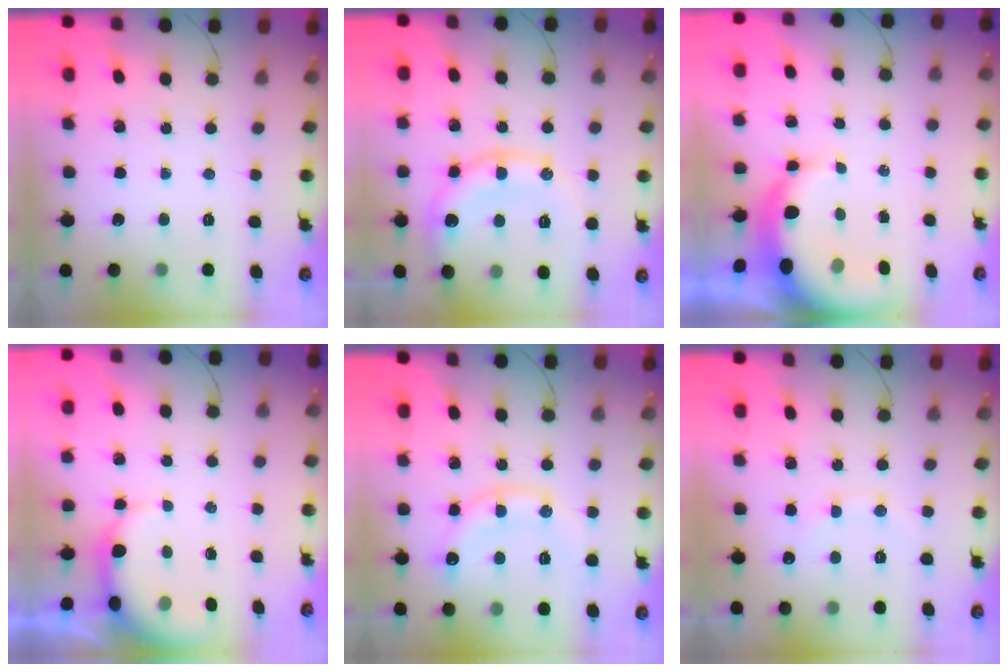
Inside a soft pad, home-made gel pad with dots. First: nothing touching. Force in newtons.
{"total": 14.3, "press": 14.3, "slide": 0.4}
{"total": 8.8, "press": 8.6, "slide": 1.7}
{"total": 4.0, "press": 3.9, "slide": 0.7}
{"total": 15.2, "press": 15.1, "slide": 0.9}
{"total": 7.3, "press": 7.3, "slide": 0.6}